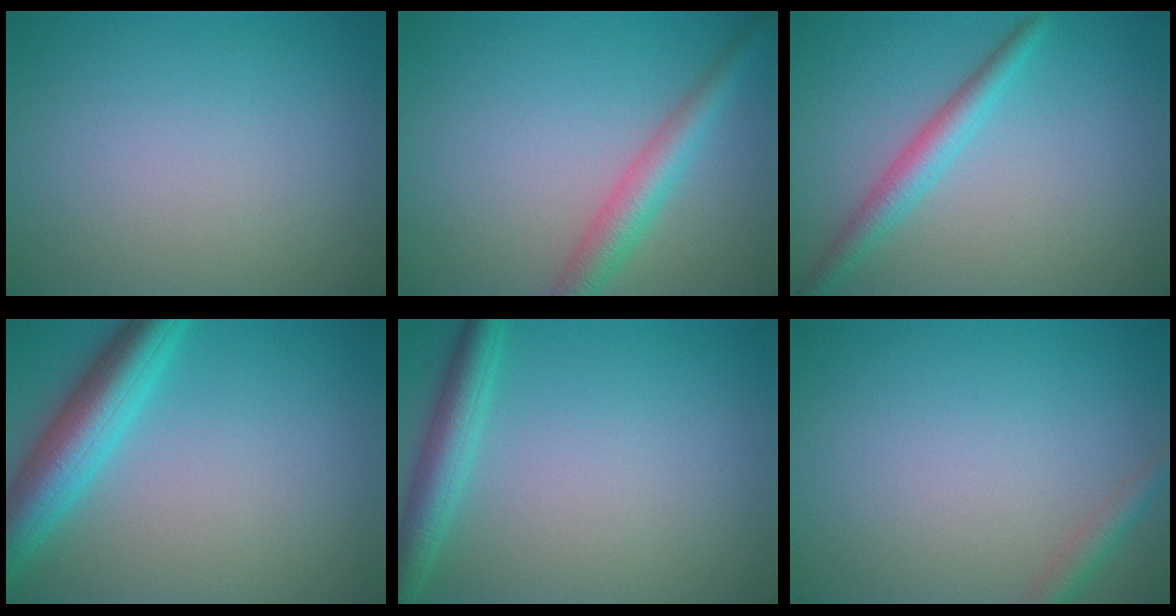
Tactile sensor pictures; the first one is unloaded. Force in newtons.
{"total": 3.3, "press": 3.3, "slide": 0.1}
{"total": 2.8, "press": 2.8, "slide": 0.0}
{"total": 6.1, "press": 6.1, "slide": 0.2}
{"total": 3.4, "press": 3.4, "slide": 0.1}
{"total": 1.6, "press": 1.6, "slide": 0.1}